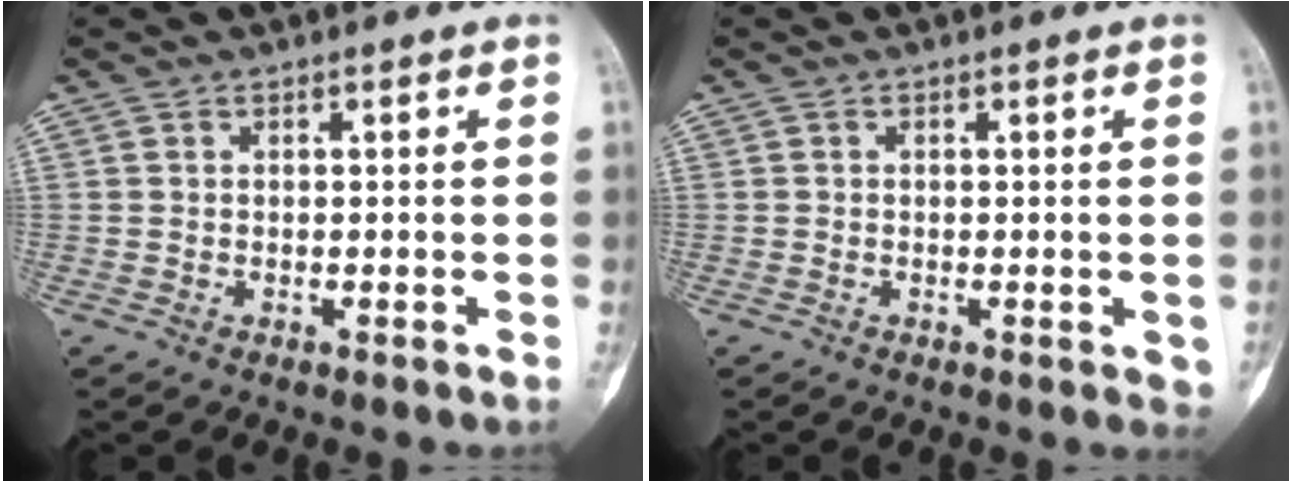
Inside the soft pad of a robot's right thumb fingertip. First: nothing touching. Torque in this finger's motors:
{"motor_torque": [0.19, 0.02, 0.74, -0.05, 0.07]}